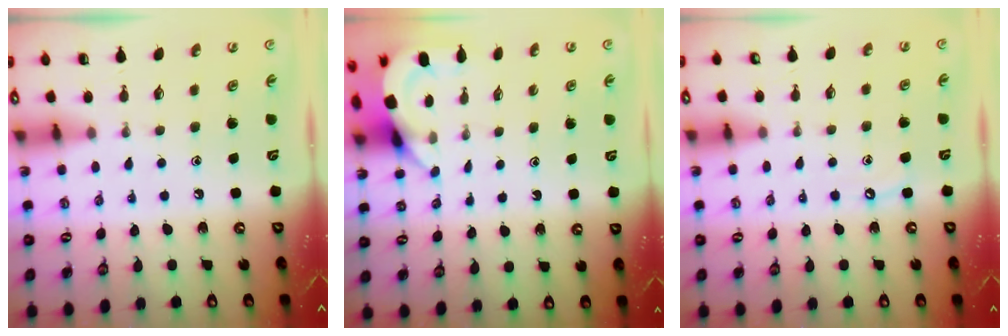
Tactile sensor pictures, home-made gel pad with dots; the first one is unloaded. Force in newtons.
{"total": 3.9, "press": 3.8, "slide": 0.3}
{"total": 4.0, "press": 4.0, "slide": 0.6}